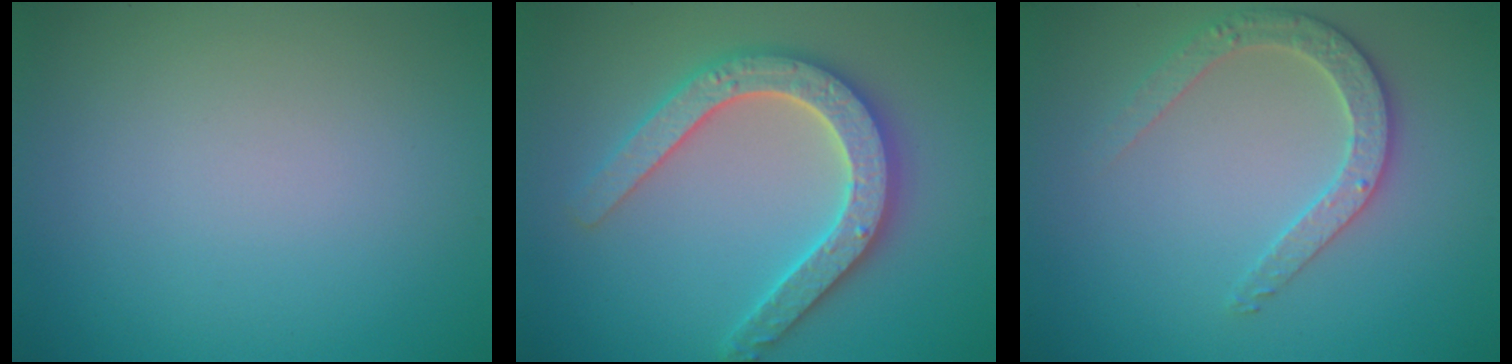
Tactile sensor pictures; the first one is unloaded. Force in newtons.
{"total": 5.2, "press": 5.1, "slide": 1.0}
{"total": 2.8, "press": 2.7, "slide": 0.5}